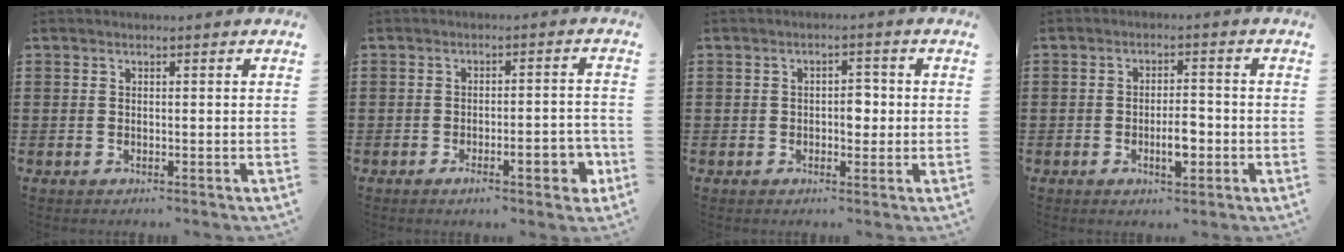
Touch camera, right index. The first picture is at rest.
{"total": 6.3, "force": [-2.4, 1.8, 5.6], "torque": [-0.072, -0.010, -0.039]}
{"total": 3.2, "force": [-0.2, 1.9, 2.6], "torque": [-0.043, 0.003, -0.008]}
{"total": 4.7, "force": [-1.4, 1.8, 4.1], "torque": [-0.078, 0.003, -0.025]}